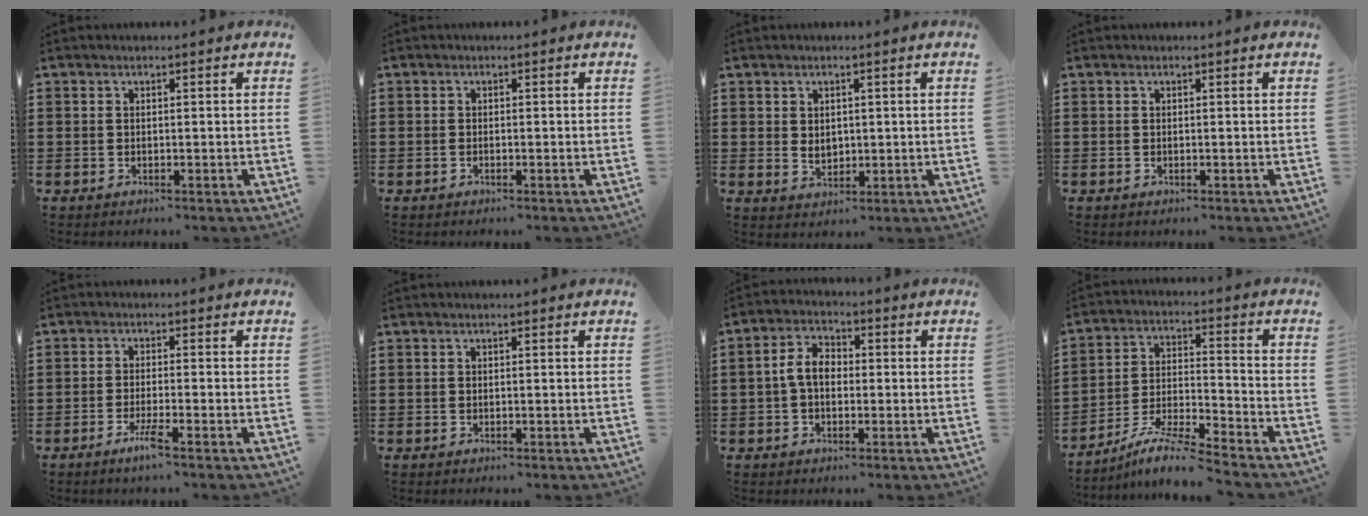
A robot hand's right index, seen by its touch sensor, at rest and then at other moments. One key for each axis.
{"total": 0.6, "fx": -0.4, "fy": 0.4, "fz": 0.2, "tx": -0.003, "ty": 0.002, "tz": -0.010}
{"total": 2.1, "fx": 0.7, "fy": 1.7, "fz": 1.0, "tx": -0.016, "ty": 0.005, "tz": 0.010}
{"total": 0.0}
{"total": 3.5, "fx": -2.2, "fy": -0.1, "fz": 2.7, "tx": -0.058, "ty": -0.014, "tz": -0.042}
{"total": 0.0}
{"total": 5.0, "fx": -0.3, "fy": 3.1, "fz": 3.9, "tx": -0.098, "ty": 0.004, "tz": -0.015}
{"total": 7.7, "fx": -7.0, "fy": -0.3, "fz": 3.1, "tx": -0.065, "ty": -0.009, "tz": -0.139}